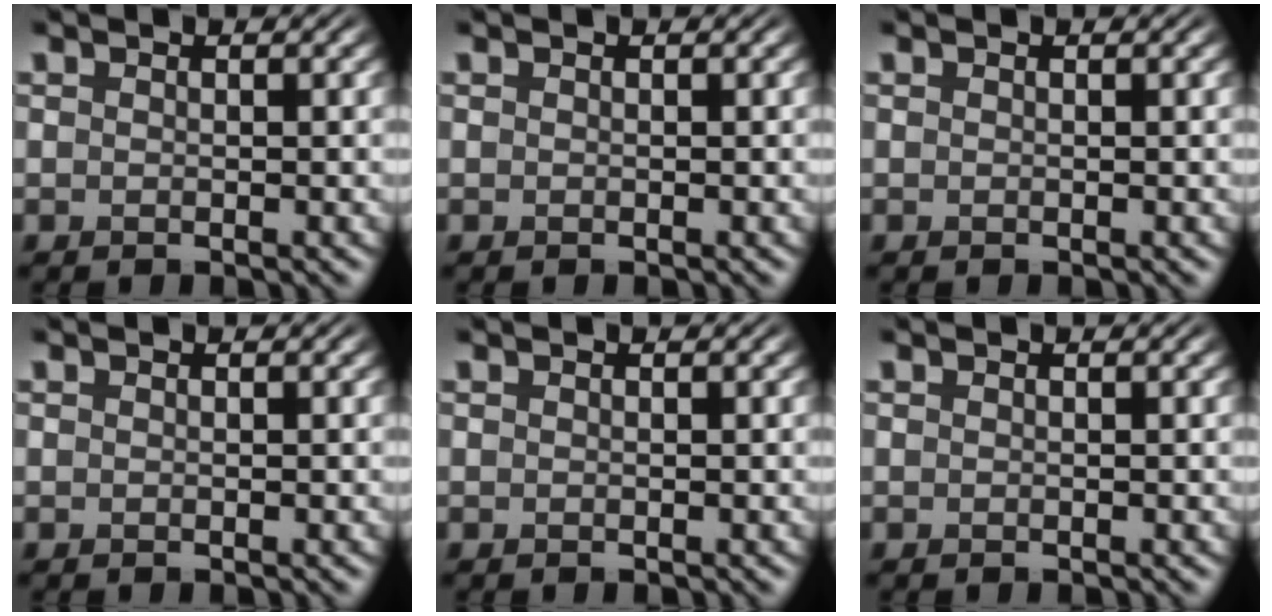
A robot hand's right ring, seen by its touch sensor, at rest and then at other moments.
{"total": 0.0}
{"total": 0.0}
{"total": 0.0}
{"total": 0.0}
{"total": 0.0}